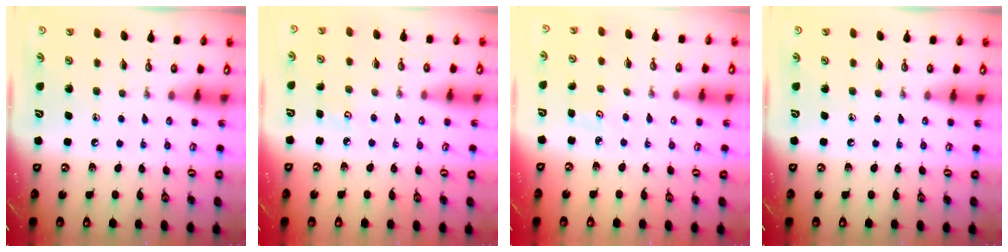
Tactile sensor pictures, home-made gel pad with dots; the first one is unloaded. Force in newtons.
{"total": 2.8, "press": 2.8, "slide": 0.3}
{"total": 2.7, "press": 2.7, "slide": 0.3}
{"total": 0.0}